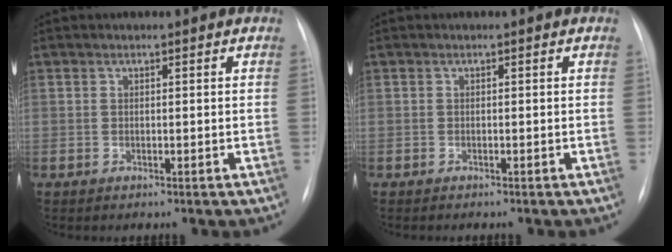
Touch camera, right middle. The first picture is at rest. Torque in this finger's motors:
{"motor_torque": [0.24, -0.27, 0.02, 0.01]}